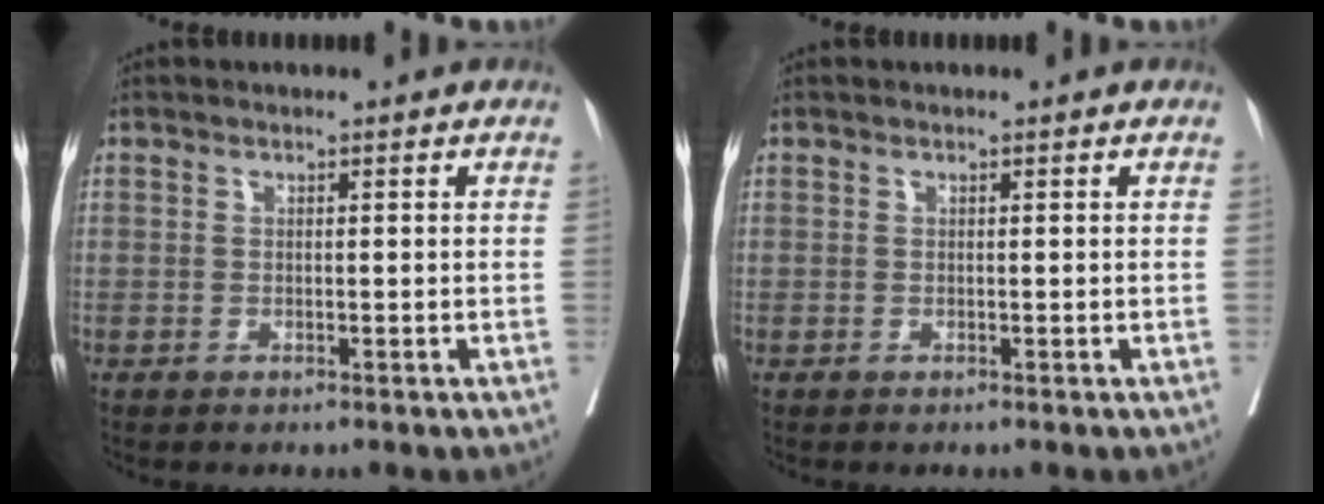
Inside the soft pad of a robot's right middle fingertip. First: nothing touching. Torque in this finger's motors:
{"motor_torque": [0.23, -0.28, 0.03, 0.00]}